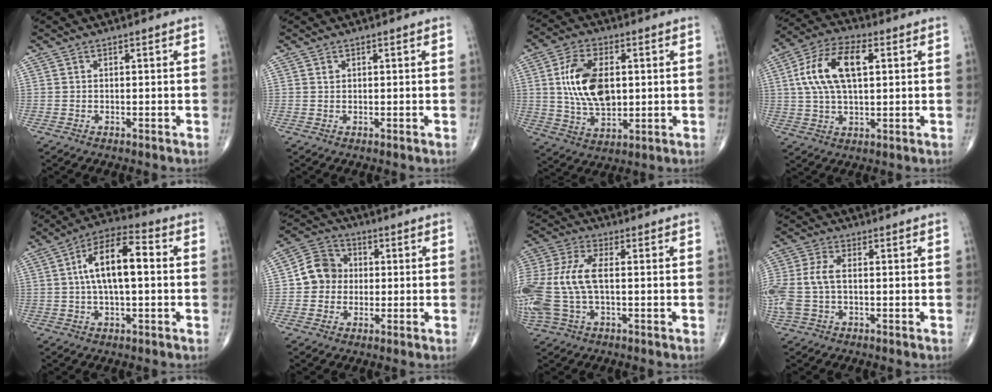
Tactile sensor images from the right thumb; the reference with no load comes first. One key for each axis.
{"total": 0.5, "fx": 0.3, "fy": 0.4, "fz": 0.2, "tx": 0.001, "ty": -0.001, "tz": 0.006}
{"total": 13.6, "fx": 1.8, "fy": 7.8, "fz": 11.1, "tx": -0.198, "ty": -0.005, "tz": 0.037}
{"total": 13.5, "fx": 3.0, "fy": 6.6, "fz": 11.3, "tx": -0.224, "ty": 0.018, "tz": 0.055}
{"total": 12.6, "fx": 1.3, "fy": 5.2, "fz": 11.4, "tx": -0.204, "ty": 0.031, "tz": 0.013}
{"total": 7.8, "fx": -0.1, "fy": 7.1, "fz": 3.2, "tx": -0.029, "ty": 0.020, "tz": -0.014}
{"total": 15.5, "fx": -0.6, "fy": 7.7, "fz": 13.5, "tx": -0.345, "ty": 0.016, "tz": -0.007}
{"total": 8.8, "fx": -0.5, "fy": 5.1, "fz": 7.2, "tx": -0.198, "ty": 0.016, "tz": -0.008}